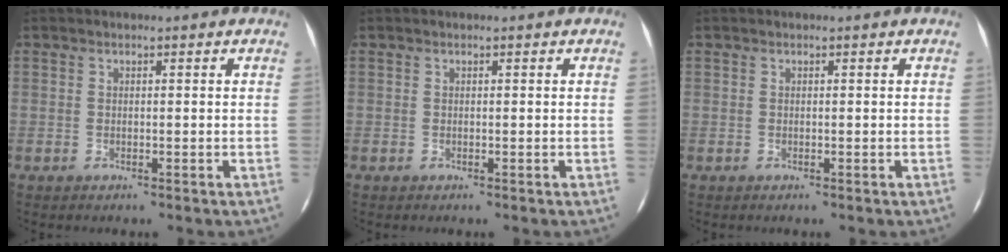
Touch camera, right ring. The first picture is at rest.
{"total": 0.0}
{"total": 0.0}